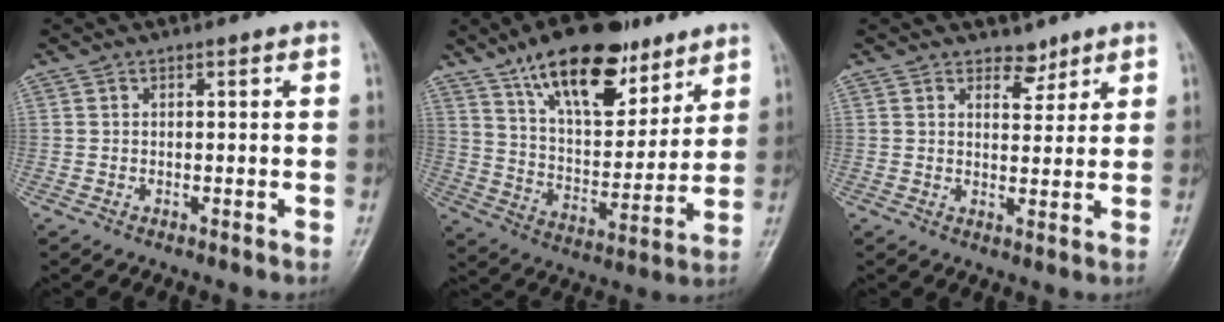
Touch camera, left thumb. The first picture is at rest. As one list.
[{"total": 19.7, "force": [12.5, 8.9, 12.3], "torque": [-0.155, -0.057, 0.216]}, {"total": 3.3, "force": [2.6, 1.9, 0.8], "torque": [0.009, -0.019, 0.040]}]